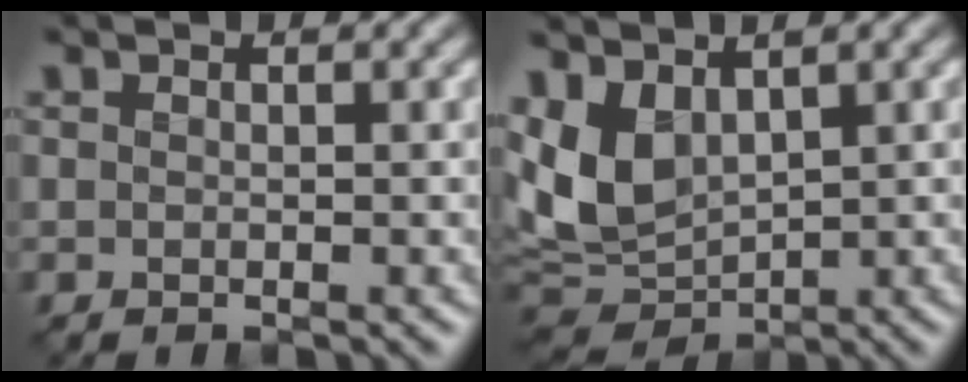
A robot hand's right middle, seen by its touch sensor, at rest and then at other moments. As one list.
[{"total": 6.9, "force": [1.9, 4.5, 4.9], "torque": [-0.119, -0.004, 0.033]}]